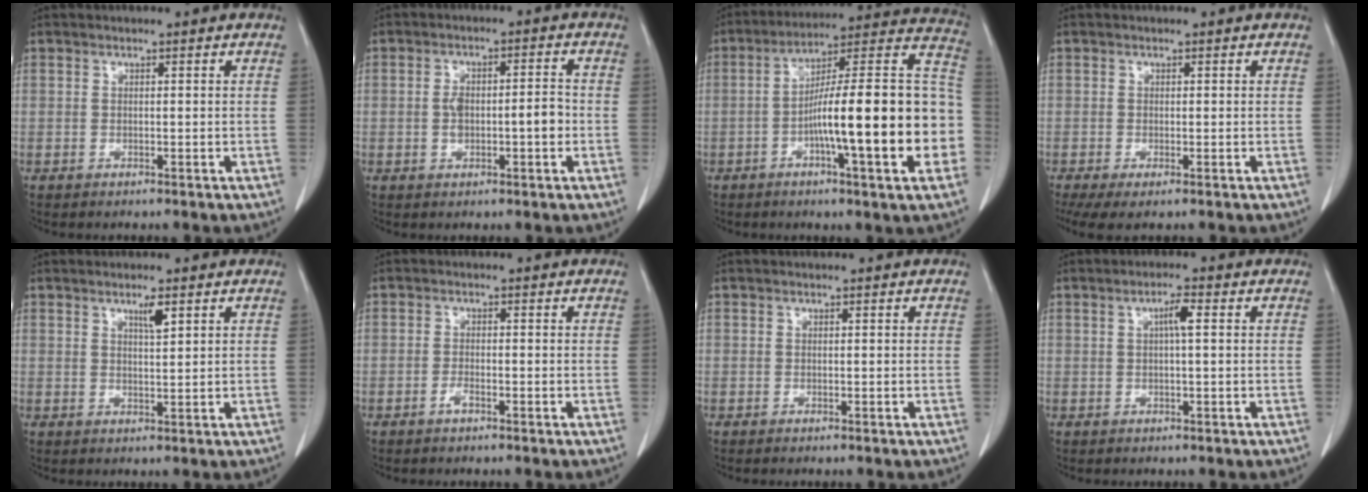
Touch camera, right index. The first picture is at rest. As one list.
[{"total": 7.5, "force": [-0.7, 2.1, 7.2], "torque": [-0.131, 0.016, -0.007]}, {"total": 23.1, "force": [-4.8, 2.3, 22.5], "torque": [-0.258, 0.027, -0.072]}, {"total": 4.2, "force": [-2.6, 1.2, 3.1], "torque": [-0.056, -0.013, -0.045]}, {"total": 2.4, "force": [1.4, 0.2, 1.9], "torque": [-0.036, -0.003, 0.025]}, {"total": 1.4, "force": [-1.0, 0.3, 1.0], "torque": [-0.019, 0.001, -0.018]}, {"total": 0.0}, {"total": 2.6, "force": [0.6, 0.2, 2.5], "torque": [-0.044, 0.005, 0.009]}]